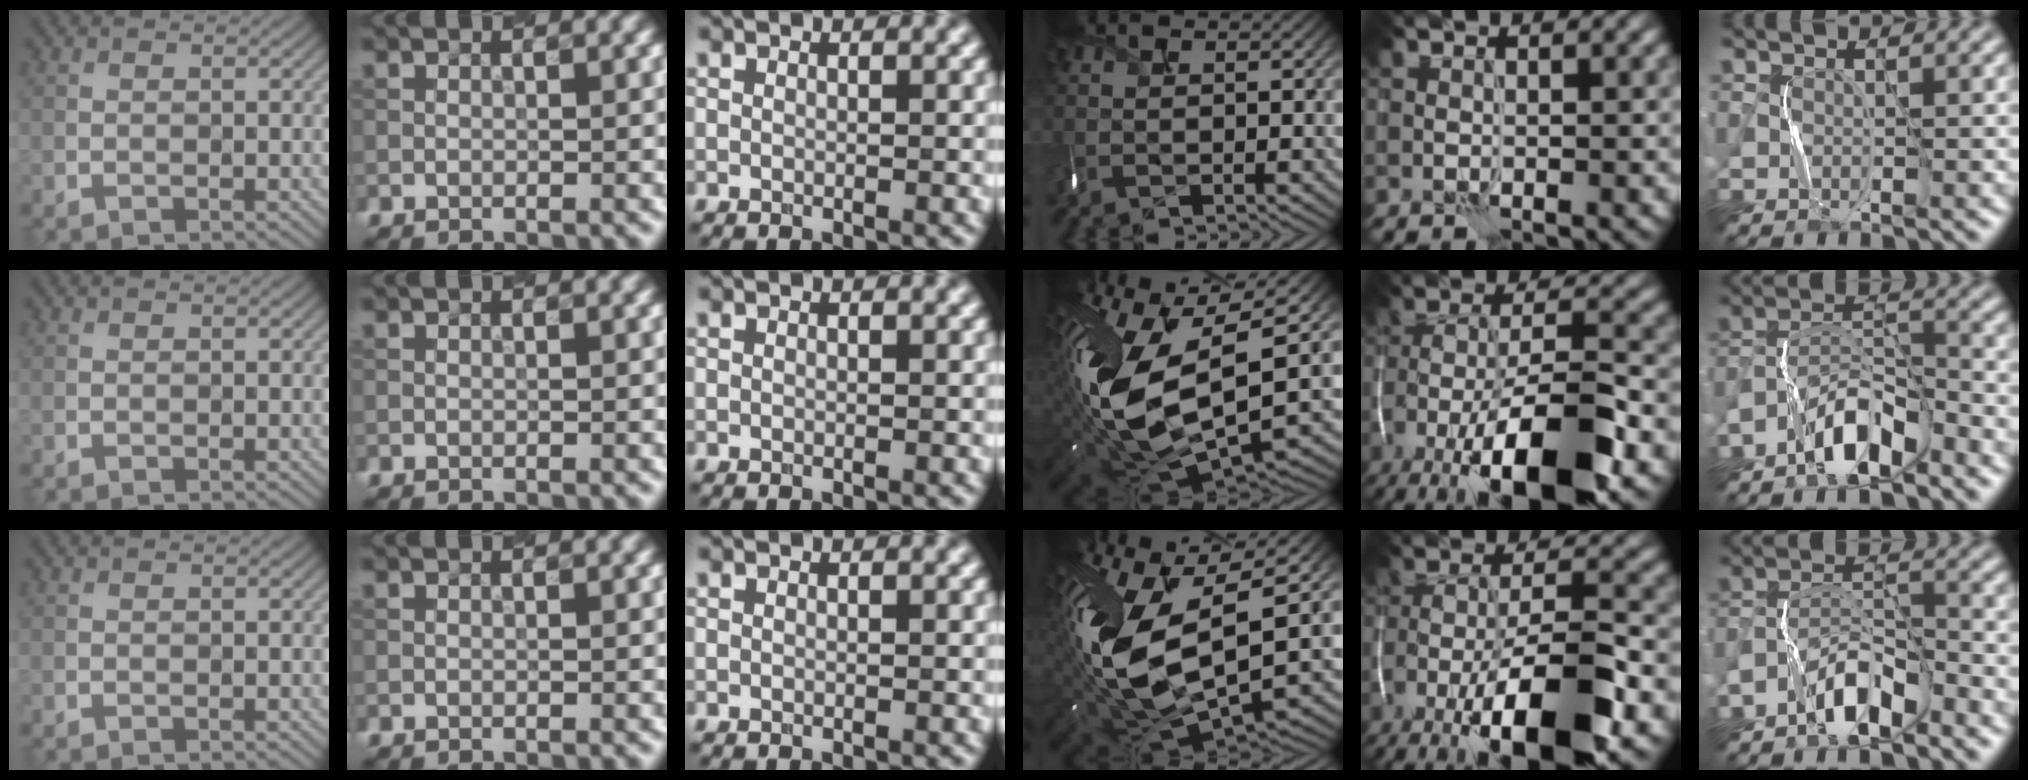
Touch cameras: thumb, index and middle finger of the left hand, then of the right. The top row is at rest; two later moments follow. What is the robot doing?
{"motion": "shake", "object": "box of matches"}